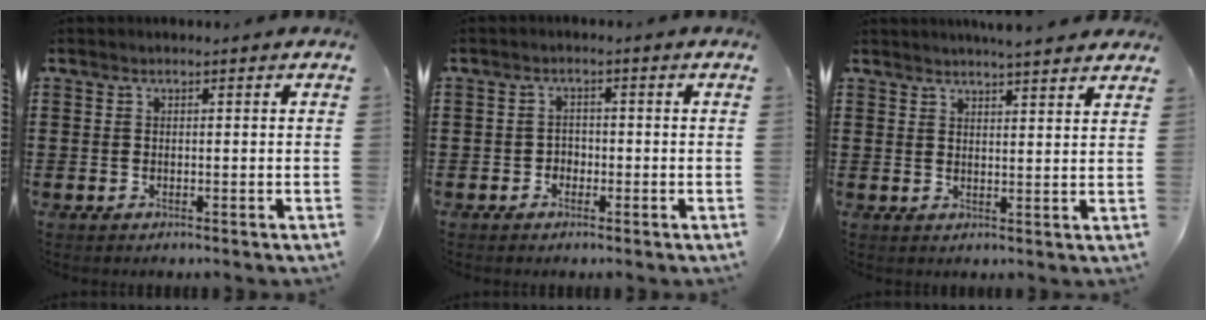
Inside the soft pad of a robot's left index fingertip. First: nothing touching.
{"total": 1.6, "force": [-1.1, 1.1, 0.2], "torque": [-0.011, 0.003, -0.026]}
{"total": 3.5, "force": [3.4, -0.4, 0.7], "torque": [-0.022, -0.009, 0.063]}